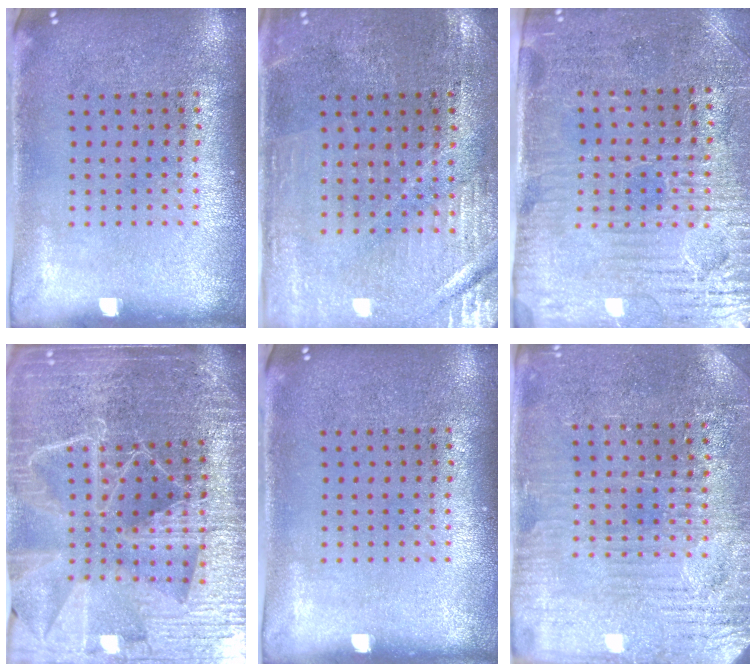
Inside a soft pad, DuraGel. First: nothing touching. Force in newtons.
{"total": 0.7, "press": 0.6, "slide": 0.2}
{"total": 3.6, "press": 3.2, "slide": 1.5}
{"total": 6.3, "press": 5.5, "slide": 3.1}
{"total": 0.0}
{"total": 3.4, "press": 3.3, "slide": 0.5}